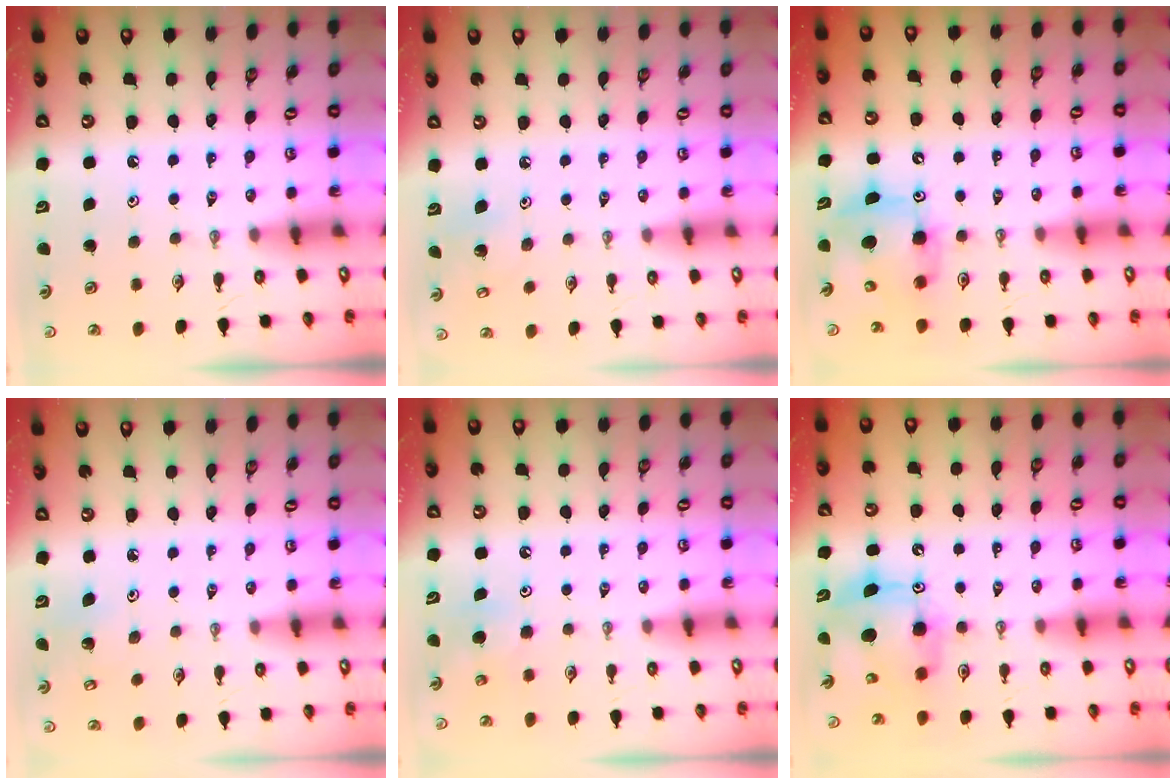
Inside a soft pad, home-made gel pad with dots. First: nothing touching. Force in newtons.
{"total": 6.0, "press": 6.0, "slide": 0.3}
{"total": 7.1, "press": 6.8, "slide": 1.9}
{"total": 3.6, "press": 3.6, "slide": 0.4}
{"total": 4.6, "press": 4.5, "slide": 0.4}
{"total": 9.1, "press": 9.1, "slide": 0.7}